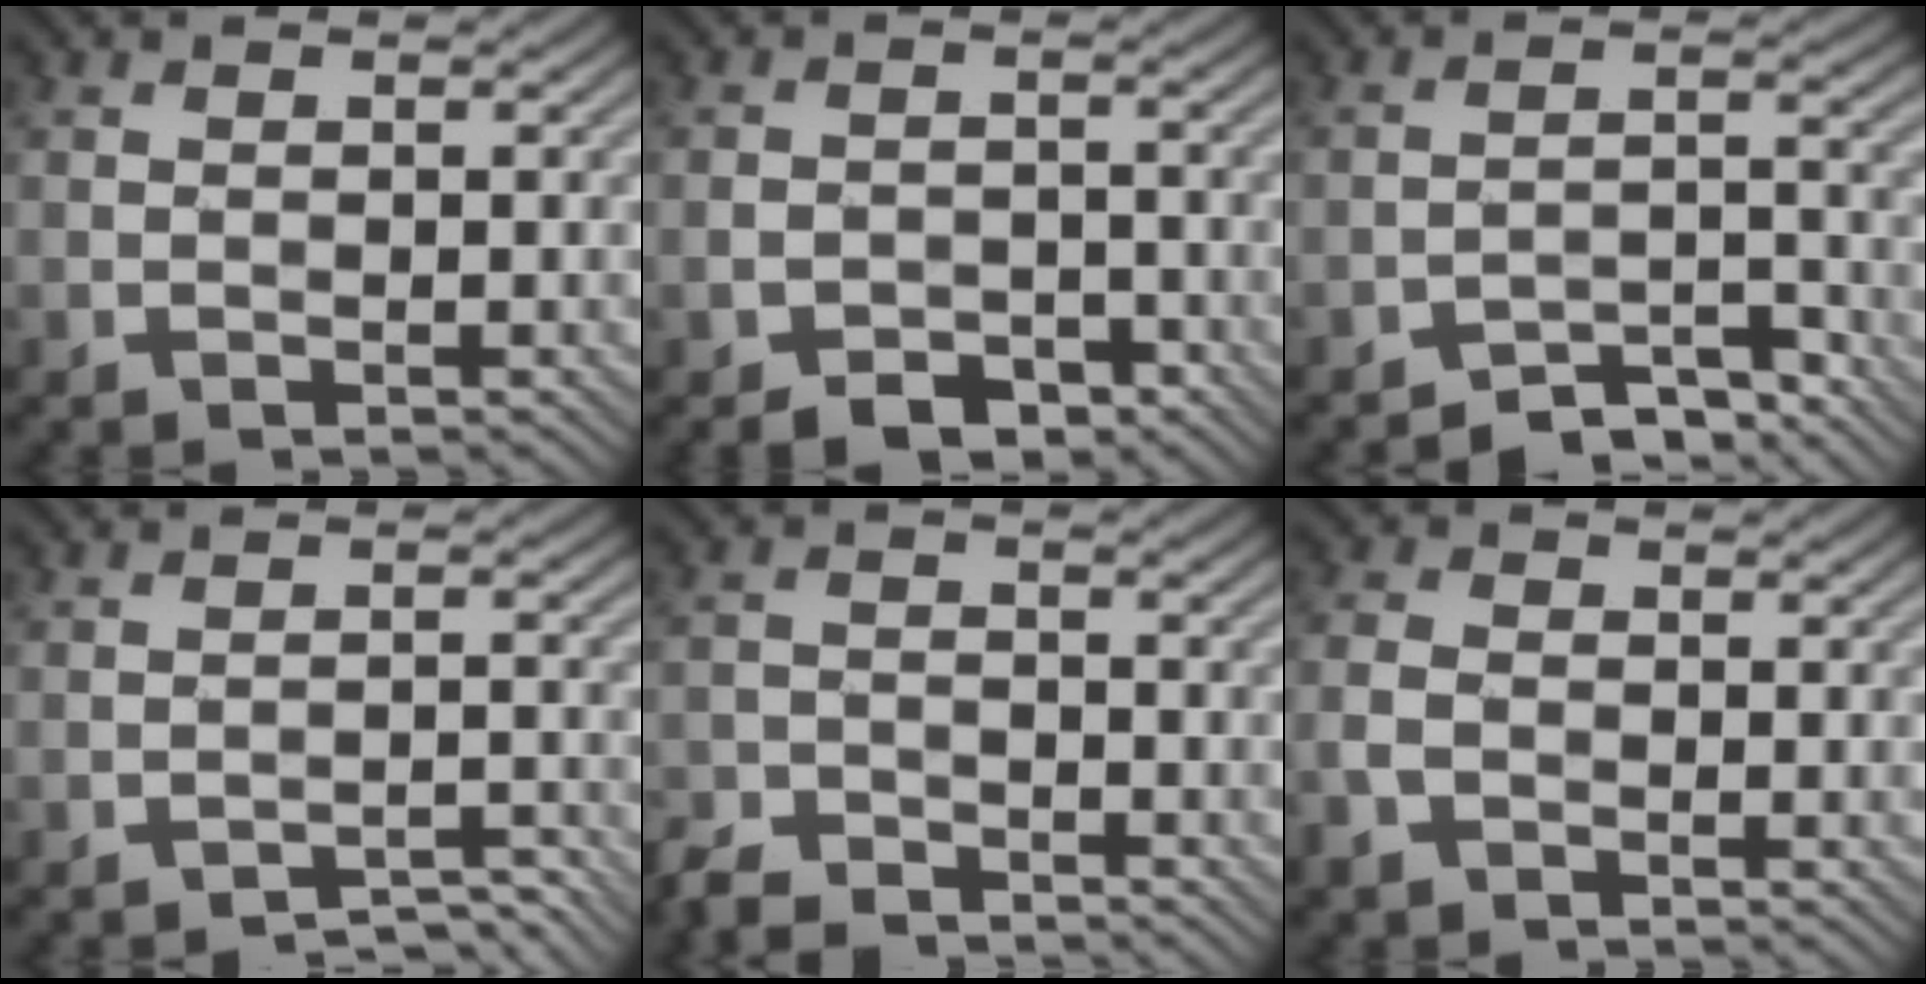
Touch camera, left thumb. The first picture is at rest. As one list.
[{"total": 4.0, "force": [-2.7, 2.4, 1.7], "torque": [-0.025, -0.002, -0.049]}, {"total": 5.7, "force": [-5.1, 1.4, 2.0], "torque": [-0.025, 0.006, -0.085]}, {"total": 3.3, "force": [-3.0, 0.6, 1.1], "torque": [-0.010, 0.009, -0.043]}, {"total": 4.6, "force": [-4.2, 1.5, 1.2], "torque": [-0.023, -0.007, -0.092]}, {"total": 3.4, "force": [-1.7, 2.3, 1.9], "torque": [-0.052, -0.004, -0.046]}]